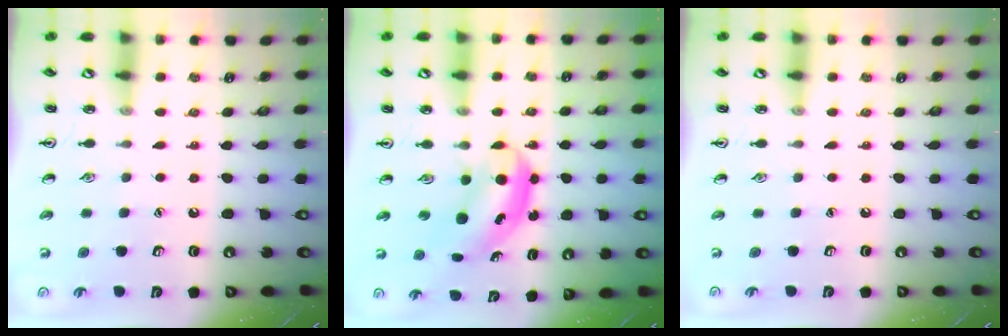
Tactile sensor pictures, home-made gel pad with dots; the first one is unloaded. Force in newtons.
{"total": 5.1, "press": 5.0, "slide": 0.6}
{"total": 0.0}